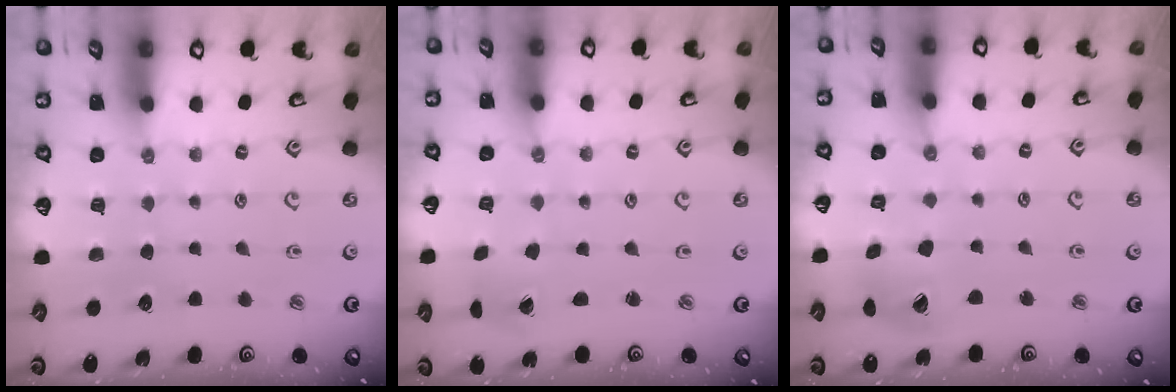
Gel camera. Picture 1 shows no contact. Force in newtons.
{"total": 1.6, "press": 1.6, "slide": 0.2}
{"total": 12.9, "press": 12.8, "slide": 1.7}